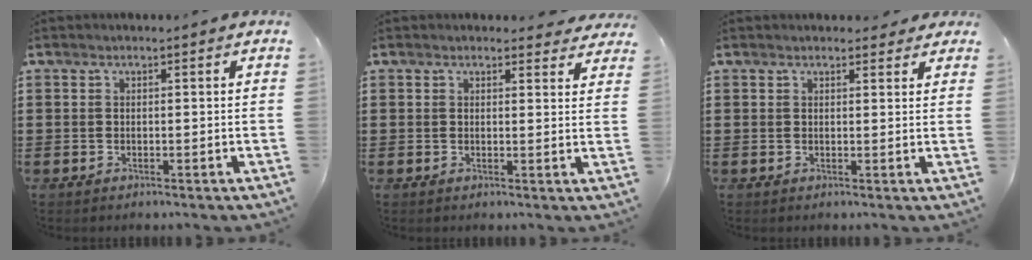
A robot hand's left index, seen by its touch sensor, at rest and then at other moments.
{"total": 2.0, "force": [1.9, 0.6, 0.3], "torque": [-0.004, -0.003, 0.034]}
{"total": 1.8, "force": [1.6, 0.7, 0.4], "torque": [-0.004, 0.003, 0.029]}